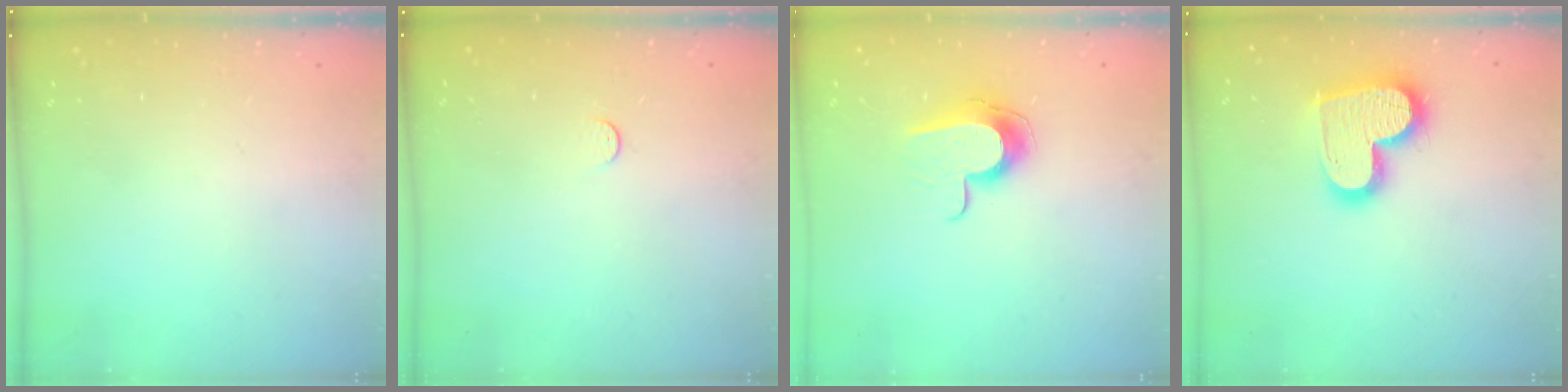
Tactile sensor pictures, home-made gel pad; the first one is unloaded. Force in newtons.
{"total": 3.0, "press": 3.0, "slide": 0.3}
{"total": 10.9, "press": 10.9, "slide": 0.7}
{"total": 16.7, "press": 16.7, "slide": 1.1}